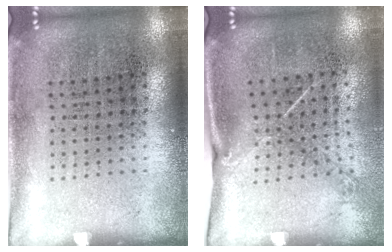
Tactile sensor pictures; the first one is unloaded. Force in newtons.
{"total": 1.4, "press": 1.0, "slide": 1.0}